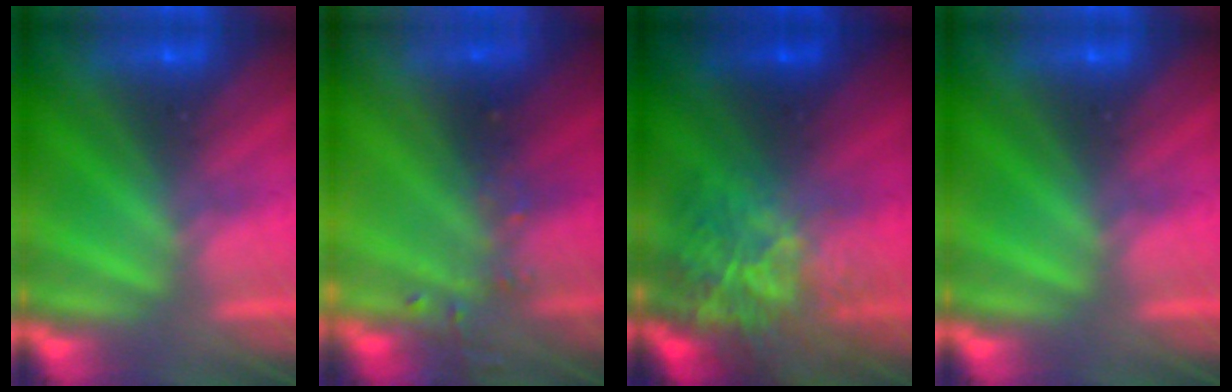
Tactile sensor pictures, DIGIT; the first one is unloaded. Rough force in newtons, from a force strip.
{"total": 7.0}
{"total": 7.2}
{"total": 0.0}